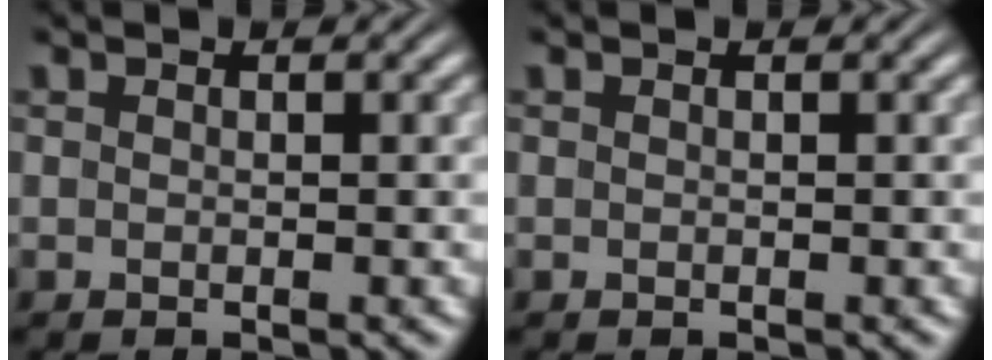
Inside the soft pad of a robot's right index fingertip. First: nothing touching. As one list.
[{"total": 0.0}]